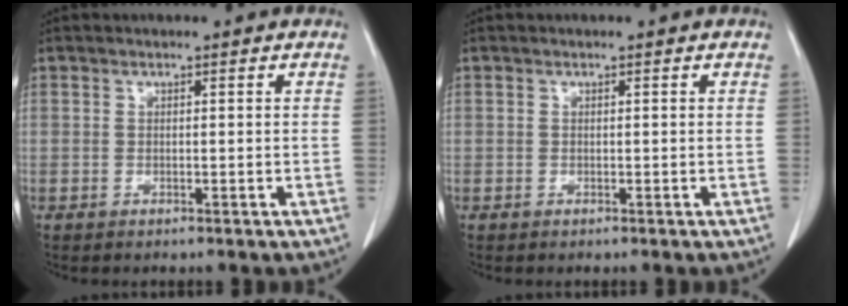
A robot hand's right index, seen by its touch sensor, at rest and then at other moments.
{"total": 0.0}